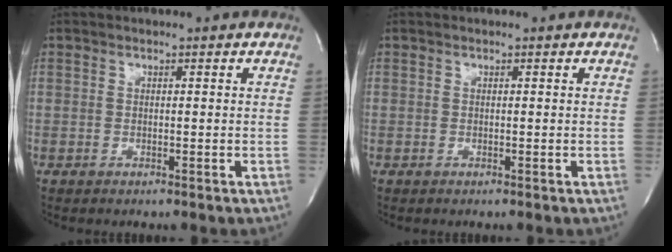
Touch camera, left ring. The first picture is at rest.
{"total": 0.0}